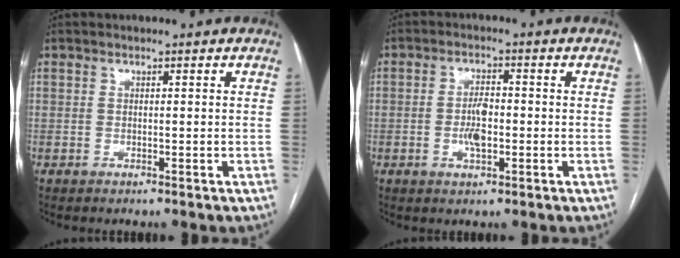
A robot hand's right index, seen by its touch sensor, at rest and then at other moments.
{"total": 4.3, "force": [-0.8, 1.7, 3.9], "torque": [-0.075, 0.001, -0.014]}